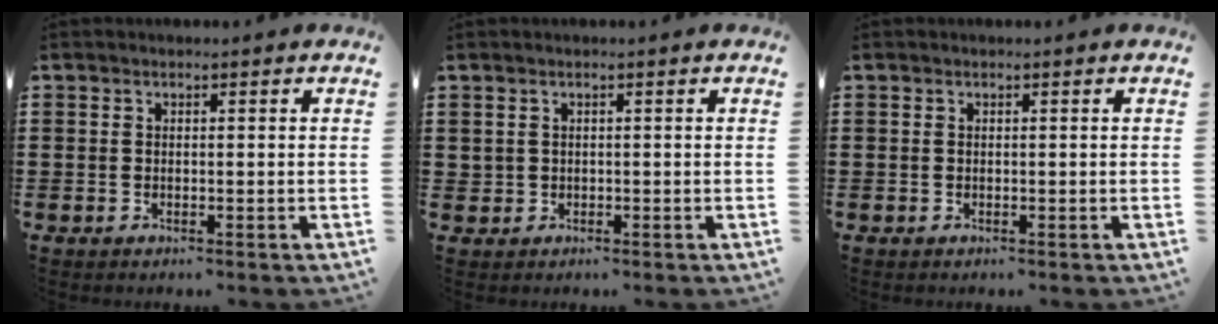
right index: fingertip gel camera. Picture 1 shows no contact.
{"total": 0.7, "force": [0.0, 0.7, 0.1], "torque": [-0.004, 0.004, -0.001]}
{"total": 0.0}